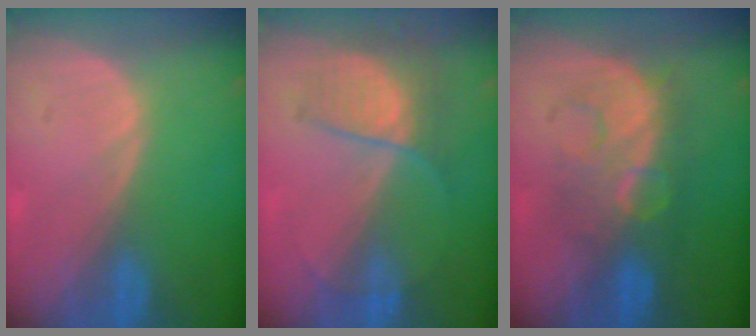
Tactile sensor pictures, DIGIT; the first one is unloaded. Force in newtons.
{"total": 7.3, "press": 6.0, "slide": 4.0}
{"total": 8.0, "press": 7.9, "slide": 1.5}